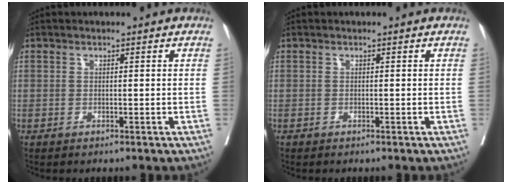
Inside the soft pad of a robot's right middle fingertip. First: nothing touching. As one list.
[{"total": 0.0}]